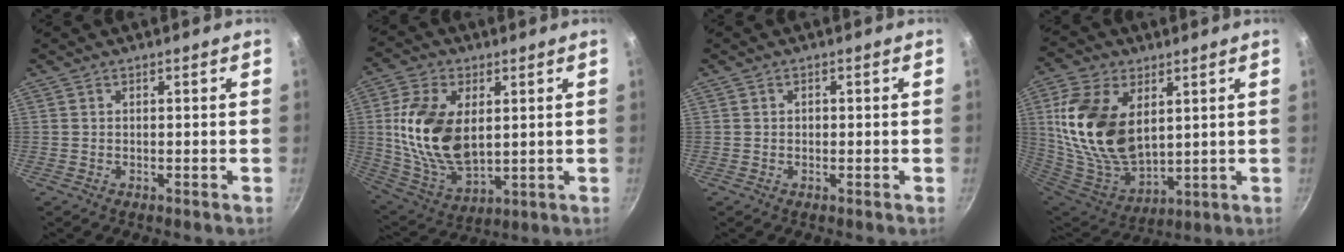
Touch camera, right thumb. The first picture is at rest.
{"total": 17.6, "force": [2.5, 10.5, 13.9], "torque": [-0.252, -0.015, 0.060]}
{"total": 1.0, "force": [0.0, 0.8, 0.5], "torque": [-0.006, 0.005, 0.000]}
{"total": 20.5, "force": [5.1, 12.6, 15.4], "torque": [-0.284, -0.031, 0.113]}